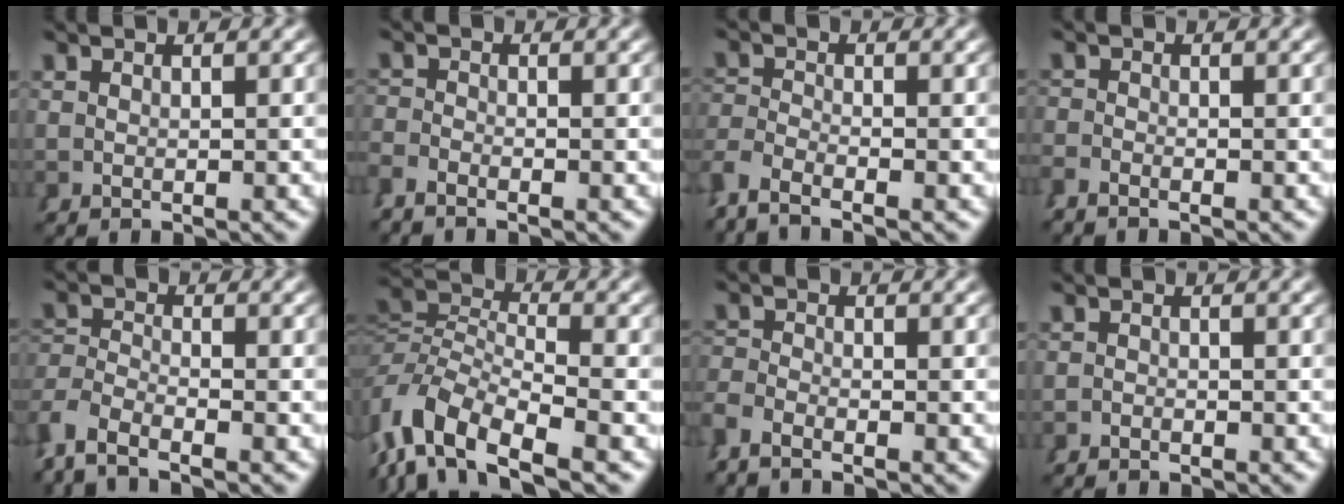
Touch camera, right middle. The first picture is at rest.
{"total": 1.5, "force": [-1.4, -0.2, 0.3], "torque": [-0.003, -0.004, -0.028]}
{"total": 3.3, "force": [-2.6, 1.2, 1.5], "torque": [-0.048, -0.016, -0.038]}
{"total": 1.3, "force": [-1.2, -0.3, 0.2], "torque": [0.001, -0.004, -0.023]}
{"total": 4.4, "force": [-2.6, 3.0, 1.9], "torque": [-0.066, -0.022, -0.041]}
{"total": 7.7, "force": [-2.3, 5.3, 5.1], "torque": [-0.130, -0.026, -0.029]}
{"total": 2.0, "force": [-1.8, 0.3, 0.9], "torque": [-0.022, -0.007, -0.031]}
{"total": 1.0, "force": [-0.8, -0.5, -0.4], "torque": [0.012, -0.004, -0.014]}